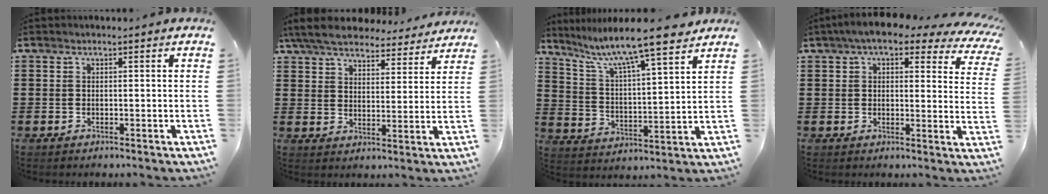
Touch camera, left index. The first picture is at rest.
{"total": 7.0, "force": [6.6, 1.1, 2.1], "torque": [-0.070, -0.031, 0.117]}
{"total": 9.2, "force": [7.8, 0.1, 4.9], "torque": [-0.124, -0.043, 0.128]}
{"total": 6.2, "force": [4.6, 1.6, 3.8], "torque": [-0.081, -0.010, 0.080]}